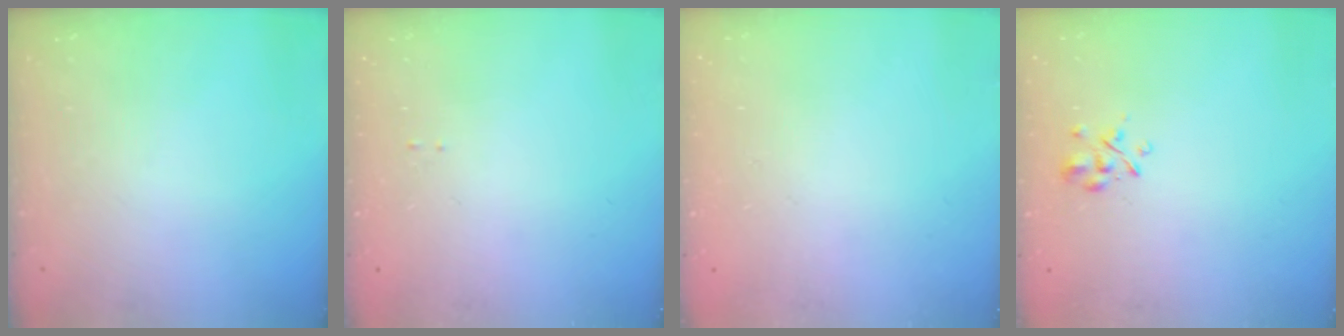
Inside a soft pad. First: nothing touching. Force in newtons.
{"total": 0.0}
{"total": 1.7, "press": 1.7, "slide": 0.2}
{"total": 2.7, "press": 2.5, "slide": 1.0}